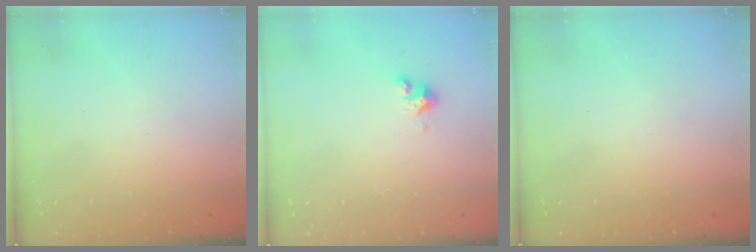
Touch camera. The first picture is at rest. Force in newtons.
{"total": 2.5, "press": 2.5, "slide": 0.2}
{"total": 0.0}